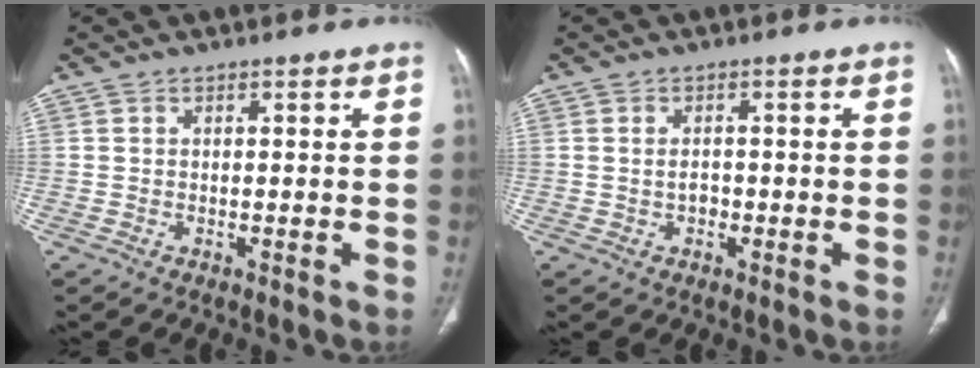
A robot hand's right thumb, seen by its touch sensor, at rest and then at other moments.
{"total": 1.8, "force": [-0.2, 1.3, 1.3], "torque": [-0.021, 0.004, -0.003]}